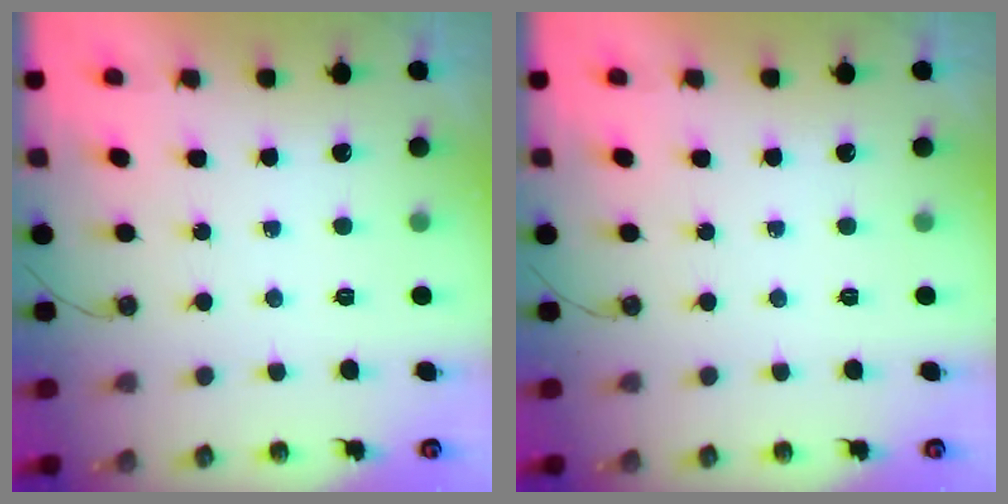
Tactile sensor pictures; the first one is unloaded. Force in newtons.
{"total": 0.0}